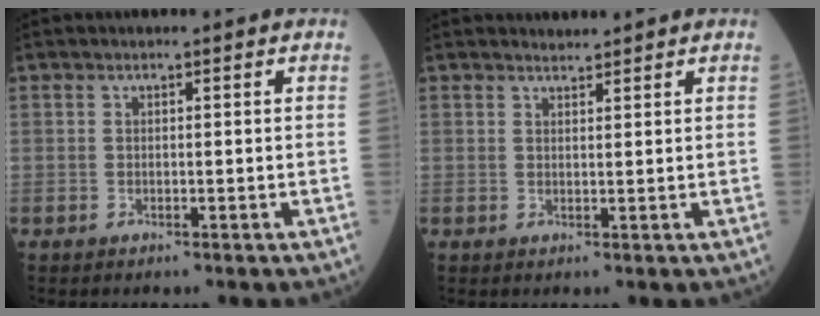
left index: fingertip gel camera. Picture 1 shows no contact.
{"total": 1.3, "force": [1.3, 0.0, -0.1], "torque": [-0.008, 0.003, 0.025]}